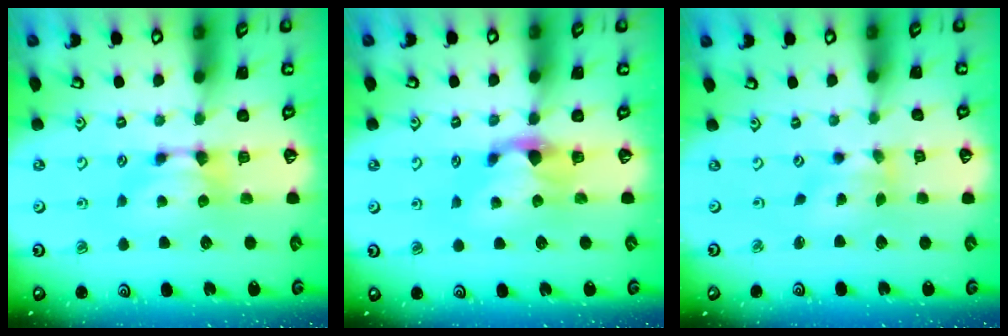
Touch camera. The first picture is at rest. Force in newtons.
{"total": 1.2, "press": 0.1, "slide": 1.2}
{"total": 1.3, "press": 0.4, "slide": 1.3}